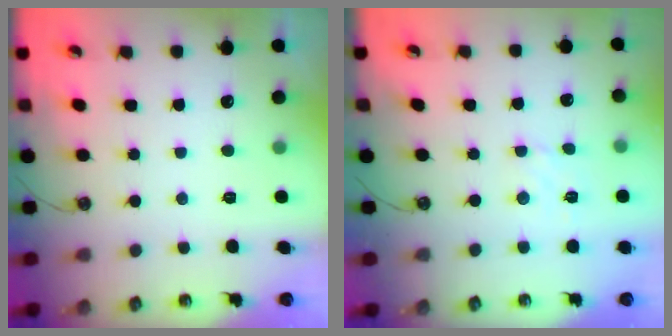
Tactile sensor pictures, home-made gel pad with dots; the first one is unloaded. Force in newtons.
{"total": 1.4, "press": 1.2, "slide": 0.7}